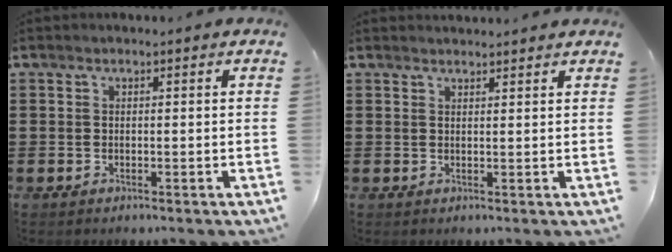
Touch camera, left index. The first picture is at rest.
{"total": 1.4, "force": [1.3, -0.1, 0.1], "torque": [-0.005, -0.001, 0.027]}